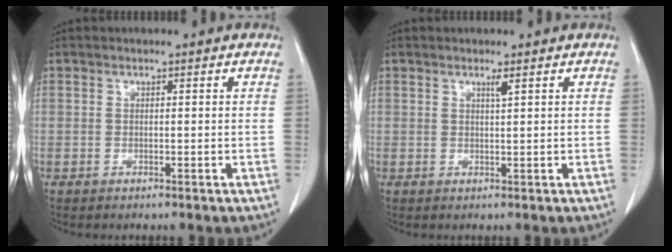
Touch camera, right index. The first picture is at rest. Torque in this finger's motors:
{"motor_torque": [0.12, -0.02, 0.00, 0.01]}